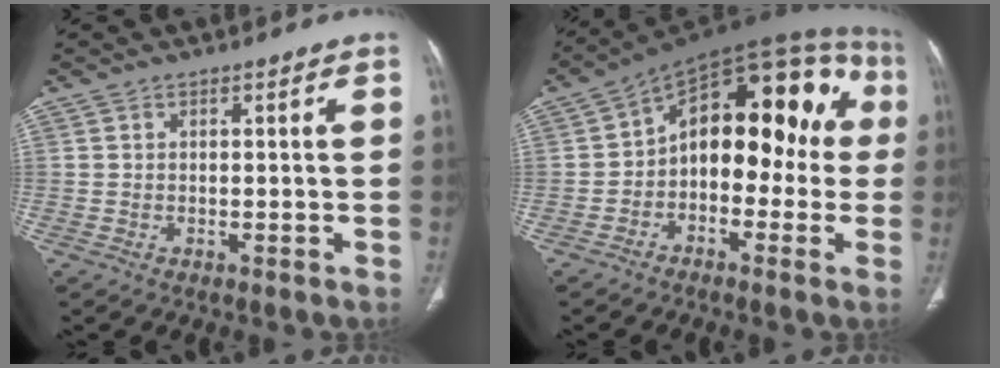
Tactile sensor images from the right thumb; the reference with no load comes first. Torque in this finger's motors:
{"motor_torque": [-0.58, 1.38, 0.47, -0.24, 0.17]}